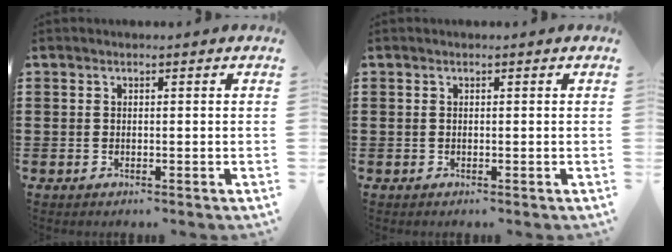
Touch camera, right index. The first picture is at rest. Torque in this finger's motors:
{"motor_torque": [2.14, 0.00, 0.02, -0.02]}